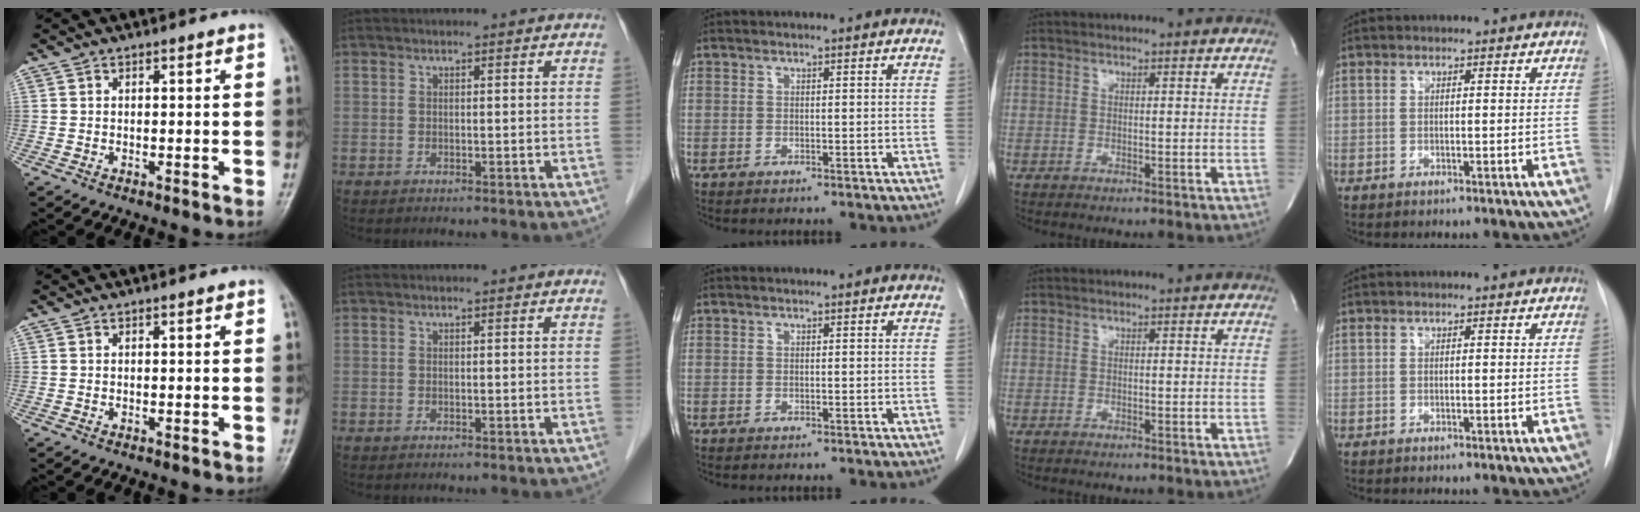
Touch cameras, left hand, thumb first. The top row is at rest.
{}